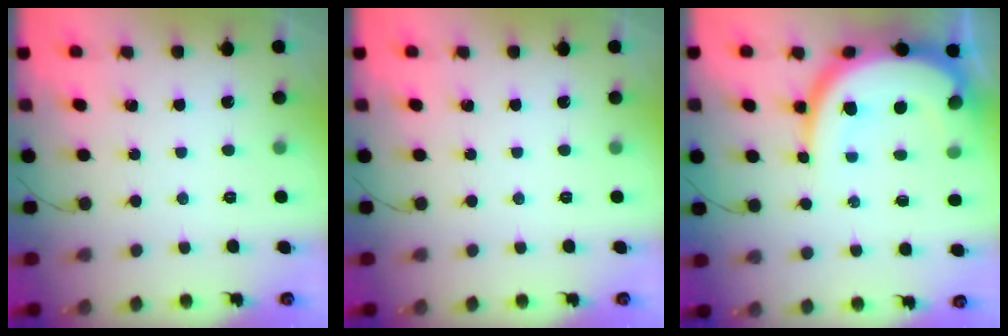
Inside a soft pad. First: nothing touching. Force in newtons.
{"total": 0.0}
{"total": 16.2, "press": 16.2, "slide": 1.4}